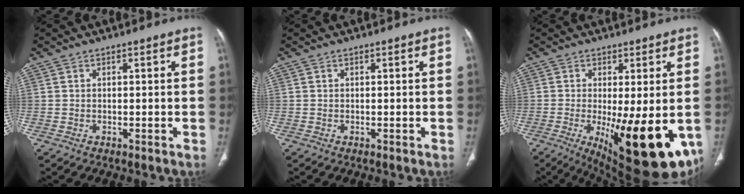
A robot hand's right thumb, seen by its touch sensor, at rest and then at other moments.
{"total": 0.0}
{"total": 19.1, "force": [-4.8, 6.1, 17.5], "torque": [-0.208, -0.031, -0.047]}